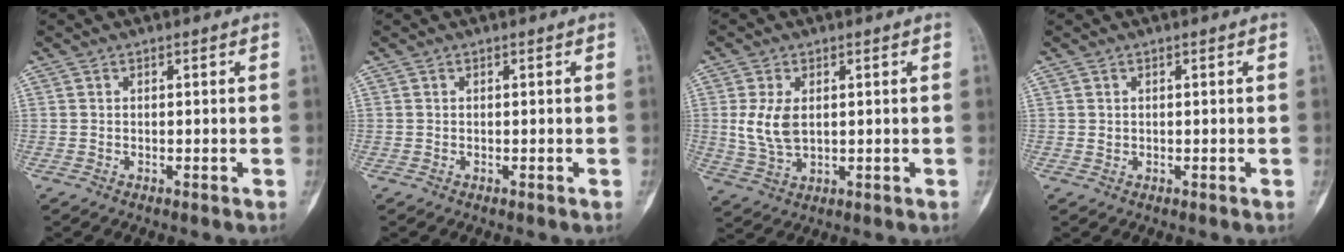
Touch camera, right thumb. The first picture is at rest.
{"total": 0.0}
{"total": 6.9, "force": [1.0, 4.2, 5.4], "torque": [-0.108, -0.006, 0.029]}
{"total": 0.5, "force": [0.2, 0.5, 0.2], "torque": [0.000, 0.001, 0.003]}